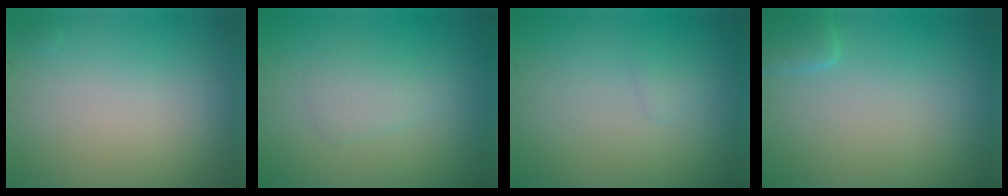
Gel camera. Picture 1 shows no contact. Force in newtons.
{"total": 1.8, "press": 1.8, "slide": 0.0}
{"total": 0.5, "press": 0.5, "slide": 0.0}
{"total": 1.6, "press": 1.6, "slide": 0.2}